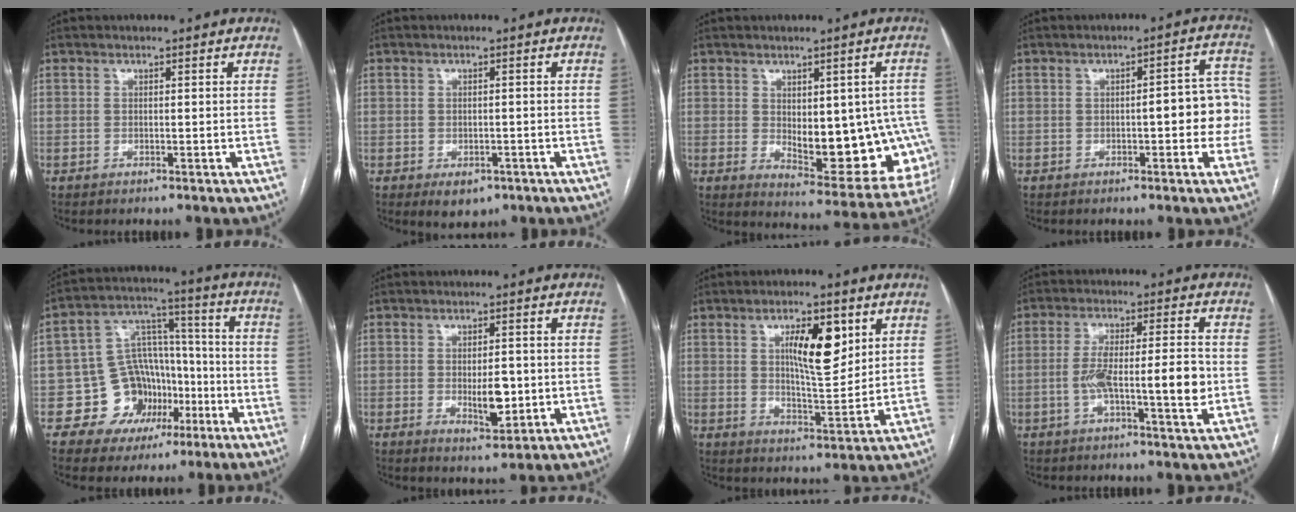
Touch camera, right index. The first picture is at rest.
{"total": 3.6, "force": [-1.9, 2.5, 1.9], "torque": [-0.020, -0.001, -0.014]}
{"total": 15.4, "force": [-1.7, 7.0, 13.6], "torque": [-0.136, 0.007, 0.001]}
{"total": 7.1, "force": [-0.8, 2.1, 6.7], "torque": [-0.070, 0.028, -0.012]}
{"total": 11.5, "force": [-4.2, 9.8, 4.1], "torque": [-0.058, 0.049, -0.058]}
{"total": 5.3, "force": [-0.7, 1.9, 4.9], "torque": [-0.079, -0.007, -0.005]}
{"total": 9.5, "force": [3.6, 2.6, 8.4], "torque": [-0.137, 0.001, 0.063]}
{"total": 9.8, "force": [-1.7, 1.3, 9.6], "torque": [-0.167, 0.013, -0.029]}